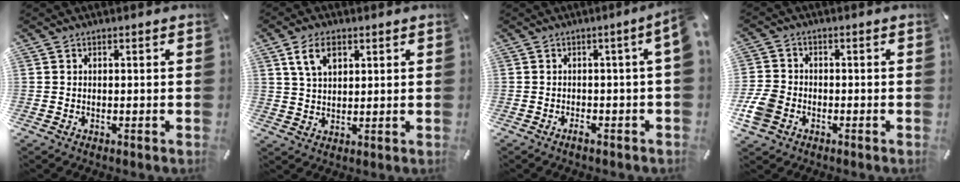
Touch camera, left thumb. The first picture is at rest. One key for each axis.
{"total": 6.5, "fx": 3.0, "fy": 4.0, "fz": 4.2, "tx": -0.090, "ty": 0.003, "tz": 0.054}
{"total": 4.2, "fx": -0.9, "fy": 0.2, "fz": 4.1, "tx": -0.068, "ty": -0.003, "tz": -0.015}
{"total": 7.5, "fx": -2.5, "fy": 6.4, "fz": 3.0, "tx": -0.076, "ty": 0.015, "tz": -0.047}